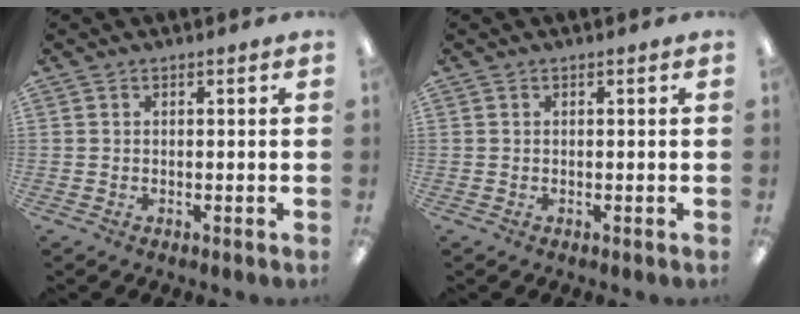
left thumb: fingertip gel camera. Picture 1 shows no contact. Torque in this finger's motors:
{"motor_torque": [0.00, 0.00, -0.04, 0.04, 0.00]}